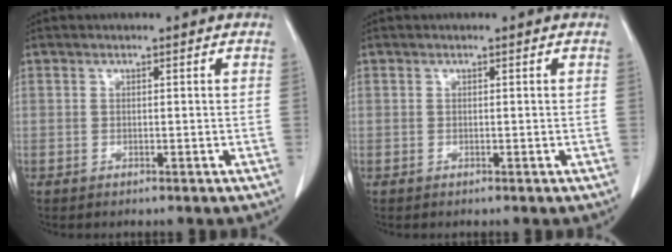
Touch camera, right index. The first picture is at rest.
{"total": 0.0}